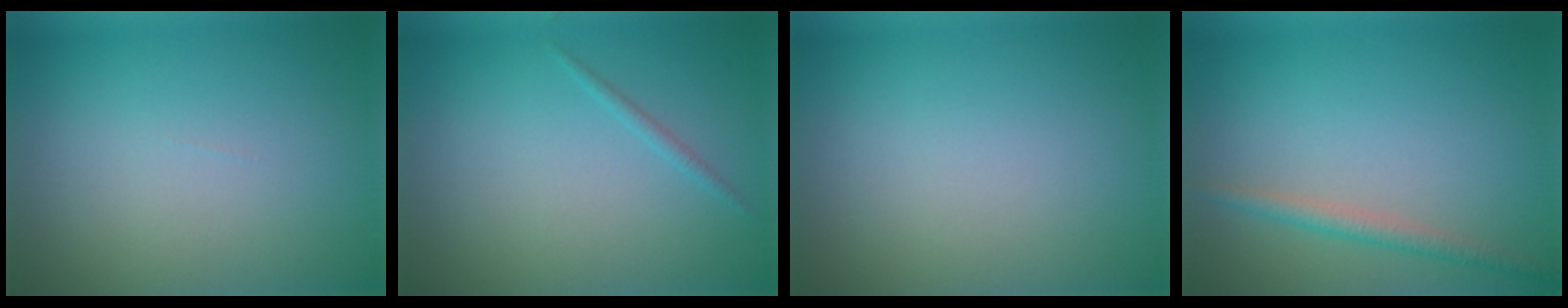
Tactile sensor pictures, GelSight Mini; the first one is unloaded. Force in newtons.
{"total": 0.7, "press": 0.7, "slide": 0.1}
{"total": 0.0}
{"total": 1.8, "press": 1.8, "slide": 0.1}